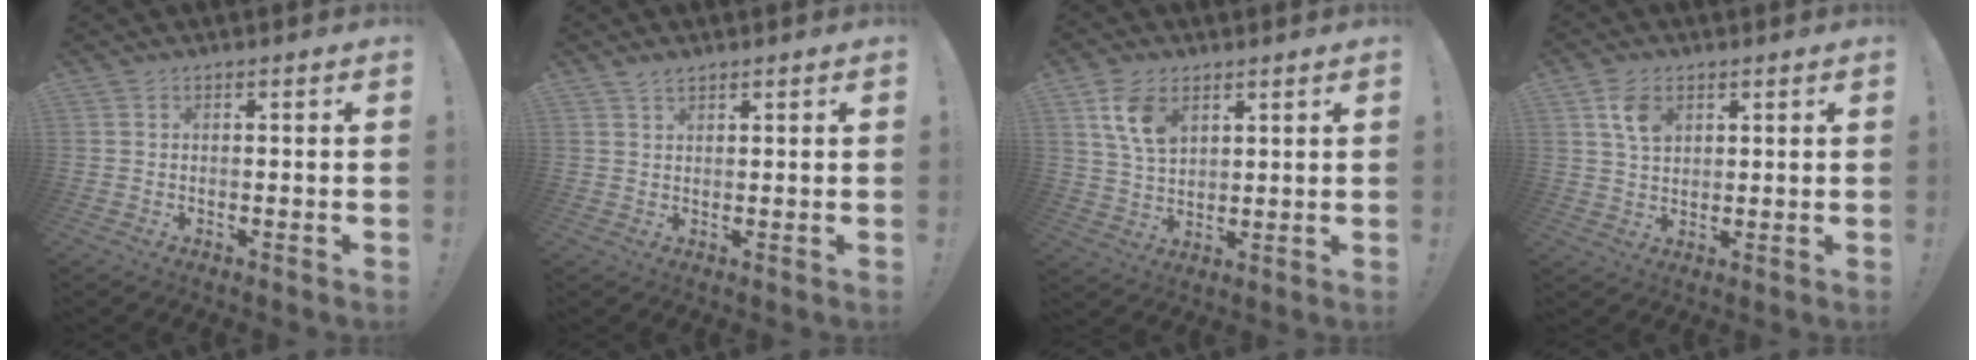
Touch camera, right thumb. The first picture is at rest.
{"total": 2.1, "force": [1.8, 0.9, 0.8], "torque": [-0.011, -0.008, 0.032]}
{"total": 9.8, "force": [4.9, 6.1, 6.0], "torque": [-0.113, -0.012, 0.094]}
{"total": 6.7, "force": [3.1, 4.3, 4.1], "torque": [-0.067, -0.005, 0.058]}